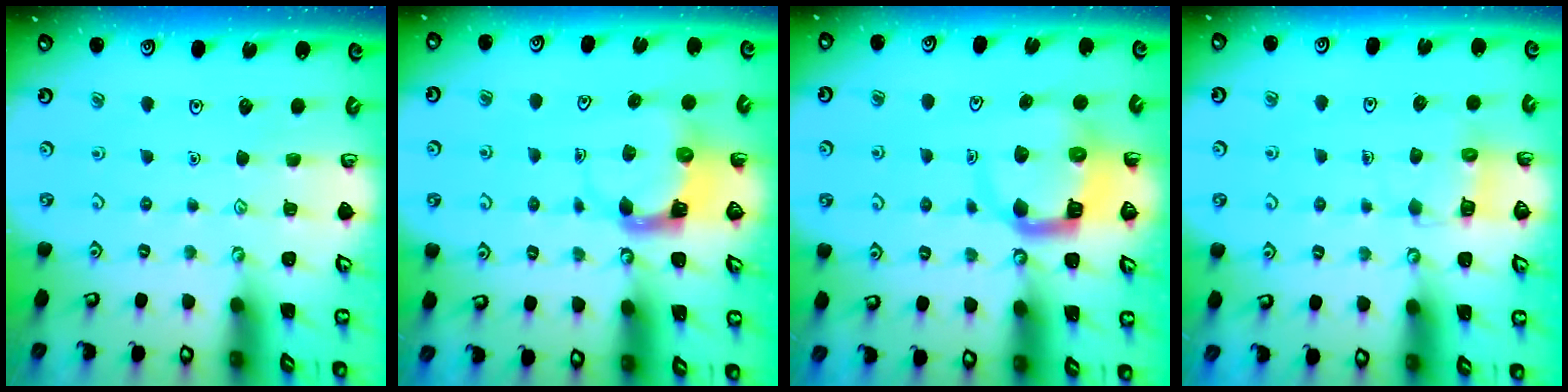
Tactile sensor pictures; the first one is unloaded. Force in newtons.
{"total": 3.8, "press": 3.8, "slide": 0.7}
{"total": 7.3, "press": 7.3, "slide": 1.0}
{"total": 6.3, "press": 6.3, "slide": 0.6}